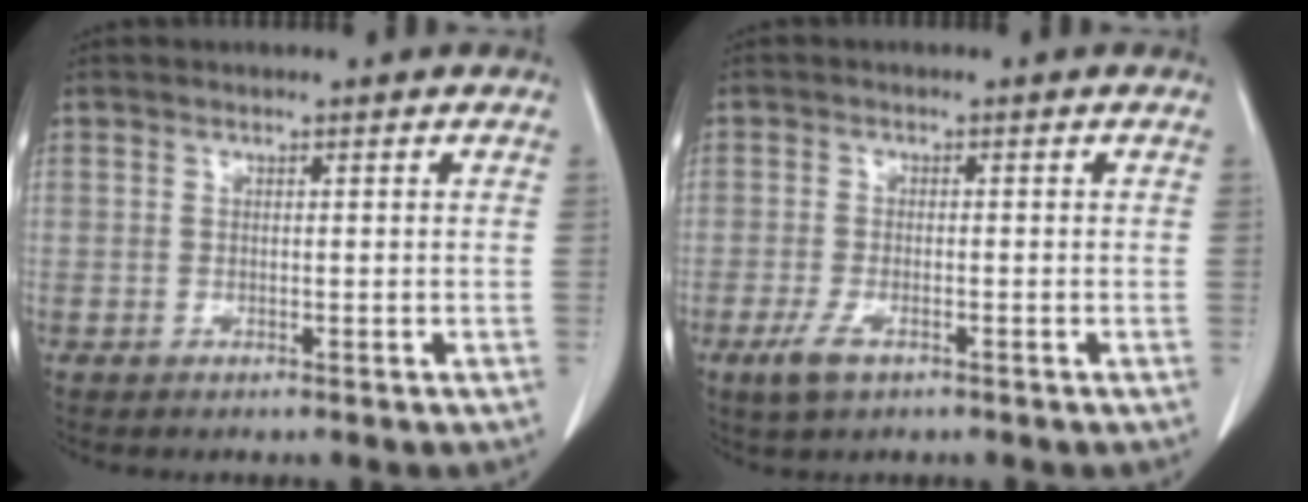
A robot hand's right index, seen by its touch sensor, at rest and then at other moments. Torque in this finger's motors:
{"motor_torque": [0.42, -0.29, 0.08, 0.02]}